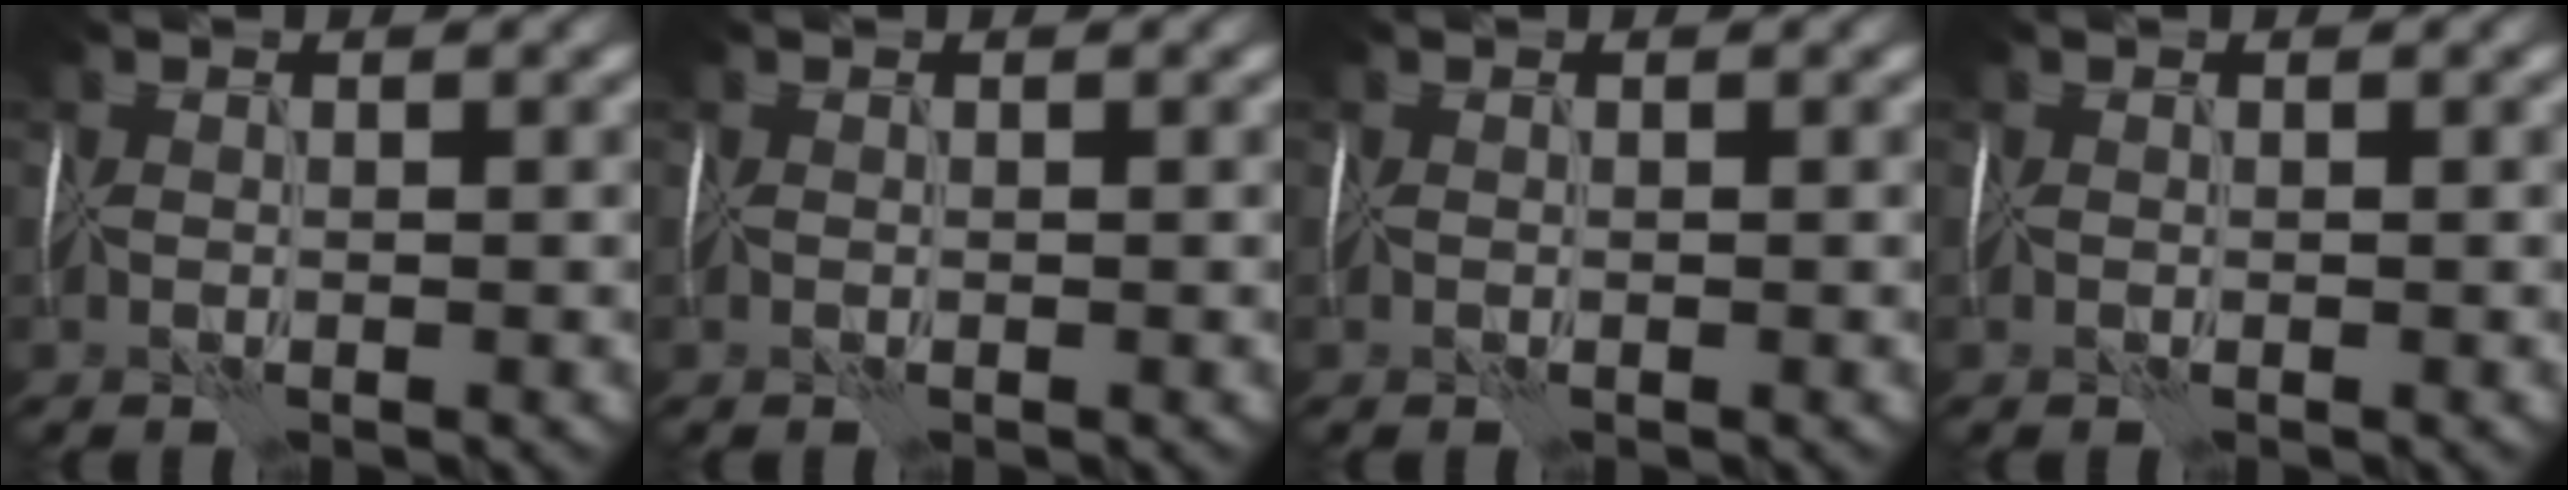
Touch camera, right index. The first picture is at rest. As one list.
[{"total": 0.0}, {"total": 0.0}, {"total": 0.0}]